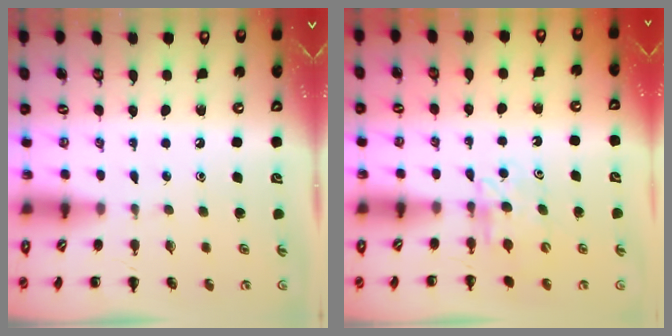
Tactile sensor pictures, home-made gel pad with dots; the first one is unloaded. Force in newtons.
{"total": 6.1, "press": 6.1, "slide": 0.7}